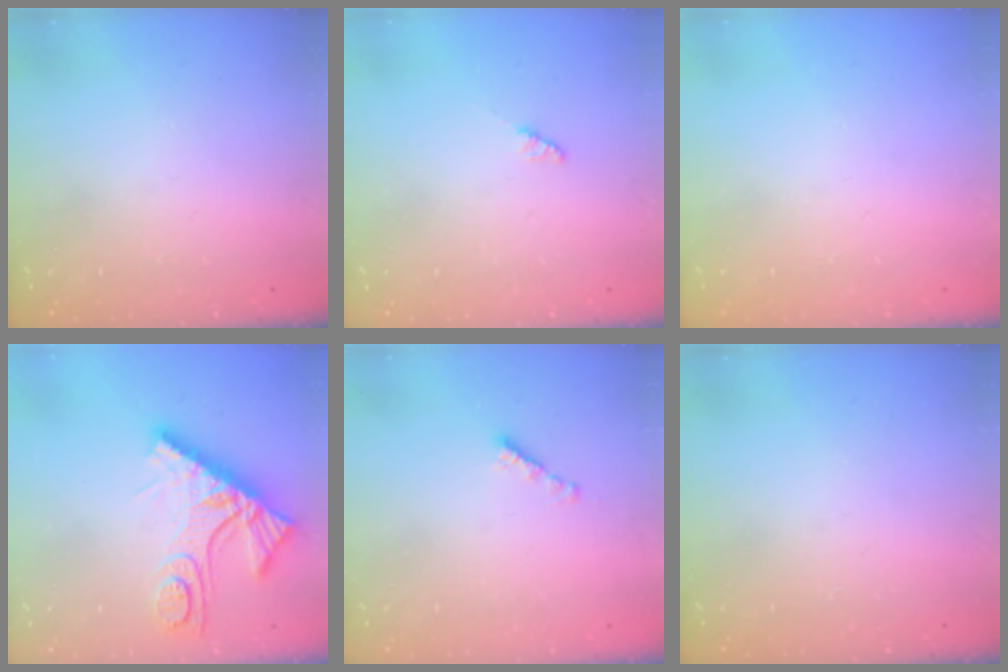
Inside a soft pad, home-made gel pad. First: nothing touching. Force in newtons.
{"total": 2.2, "press": 2.2, "slide": 0.3}
{"total": 0.0}
{"total": 12.1, "press": 12.0, "slide": 1.1}
{"total": 2.2, "press": 2.1, "slide": 0.7}
{"total": 0.0}